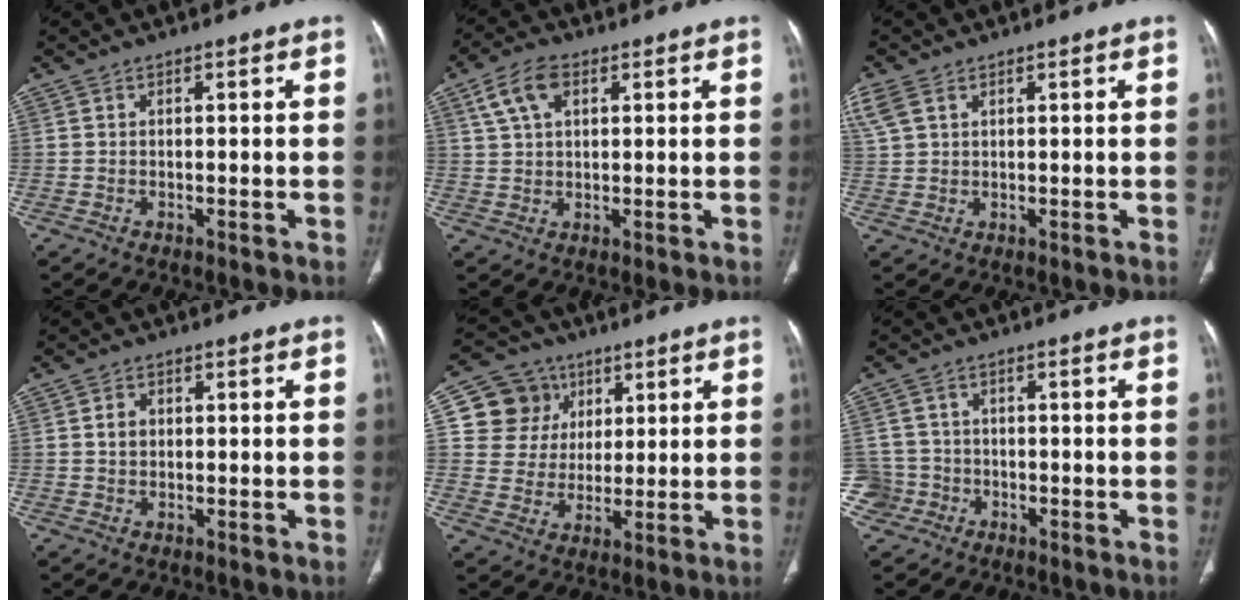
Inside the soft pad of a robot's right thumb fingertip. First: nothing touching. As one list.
[{"total": 7.0, "force": [3.0, 4.0, 4.9], "torque": [-0.091, 0.006, 0.059]}, {"total": 4.8, "force": [2.5, 2.9, 2.9], "torque": [-0.086, 0.013, 0.062]}, {"total": 2.4, "force": [0.3, 1.9, 1.4], "torque": [-0.016, 0.003, 0.006]}, {"total": 11.3, "force": [4.0, 10.2, 2.7], "torque": [-0.008, -0.005, 0.074]}, {"total": 5.1, "force": [-2.3, 4.5, -0.3], "torque": [0.024, 0.023, -0.042]}]